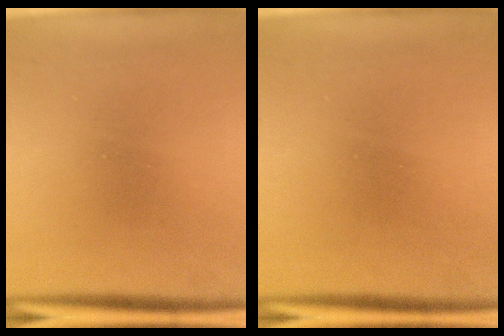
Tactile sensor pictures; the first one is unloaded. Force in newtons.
{"total": 0.5}